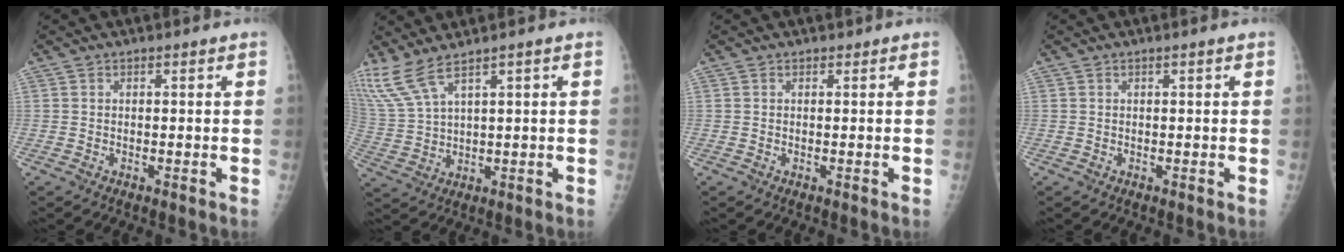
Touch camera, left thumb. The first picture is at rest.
{"total": 7.7, "force": [5.8, 1.7, 4.8], "torque": [-0.128, -0.013, 0.141]}
{"total": 0.0}
{"total": 0.0}